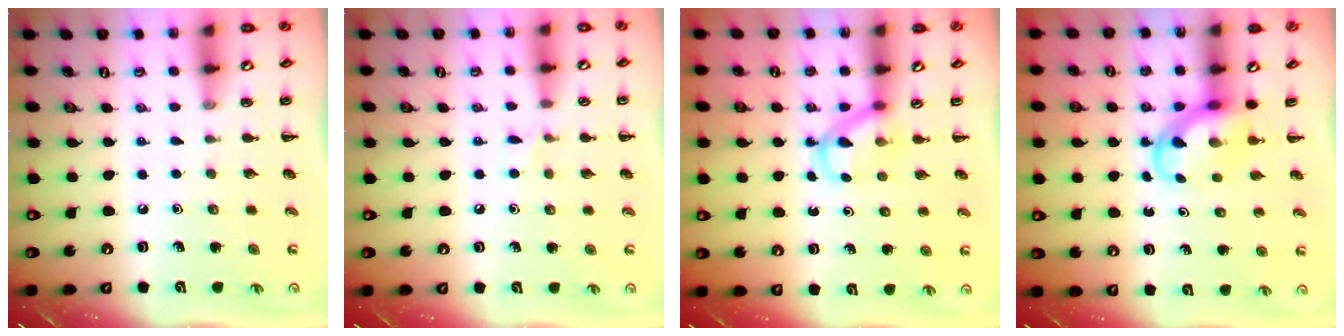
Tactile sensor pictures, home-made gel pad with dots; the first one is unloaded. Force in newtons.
{"total": 3.6, "press": 3.4, "slide": 1.1}
{"total": 4.0, "press": 3.9, "slide": 0.8}
{"total": 5.1, "press": 5.0, "slide": 0.4}